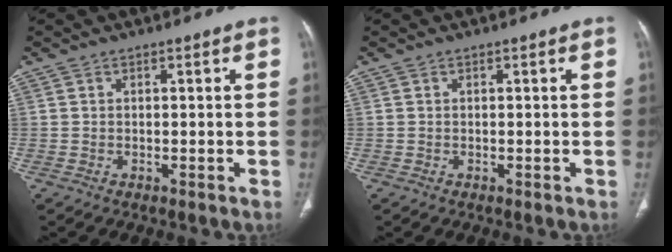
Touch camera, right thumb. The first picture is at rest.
{"total": 0.0}